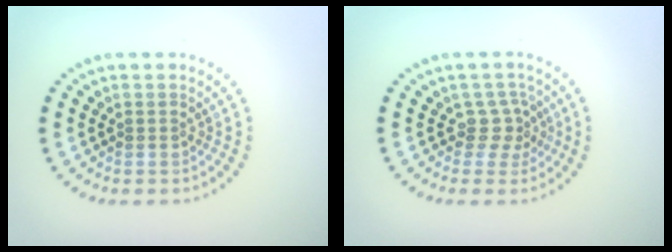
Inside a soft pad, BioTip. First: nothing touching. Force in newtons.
{"total": 2.1, "press": 1.5, "slide": 1.5}